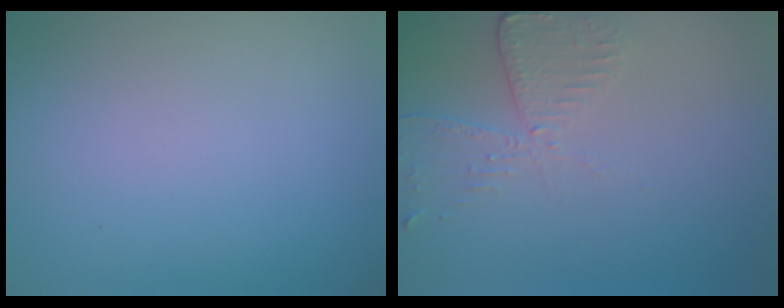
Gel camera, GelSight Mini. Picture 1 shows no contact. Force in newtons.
{"total": 2.9, "press": 2.6, "slide": 1.3}